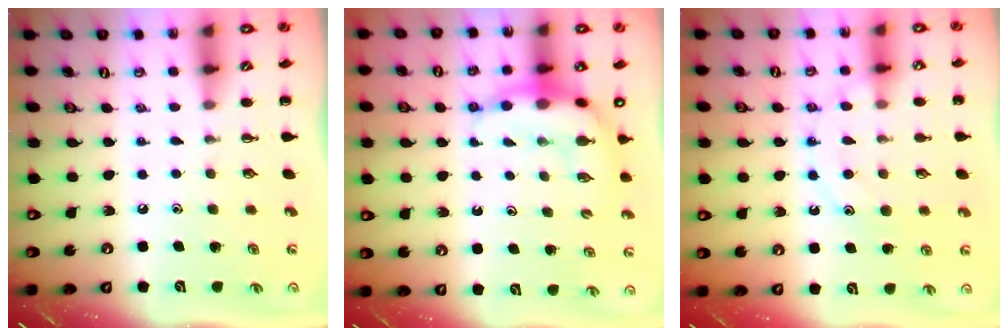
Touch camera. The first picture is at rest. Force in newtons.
{"total": 8.7, "press": 8.6, "slide": 1.2}
{"total": 11.8, "press": 11.8, "slide": 0.7}